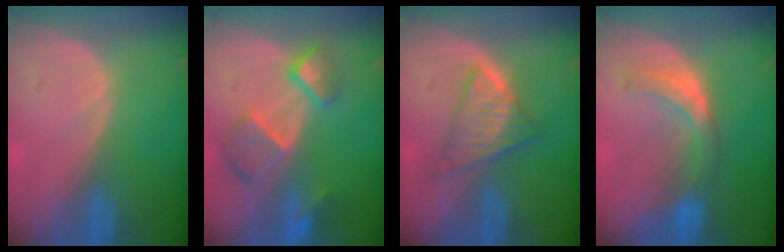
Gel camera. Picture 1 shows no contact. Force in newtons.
{"total": 7.7, "press": 6.7, "slide": 3.8}
{"total": 5.9, "press": 5.6, "slide": 2.0}
{"total": 5.9, "press": 5.8, "slide": 1.0}